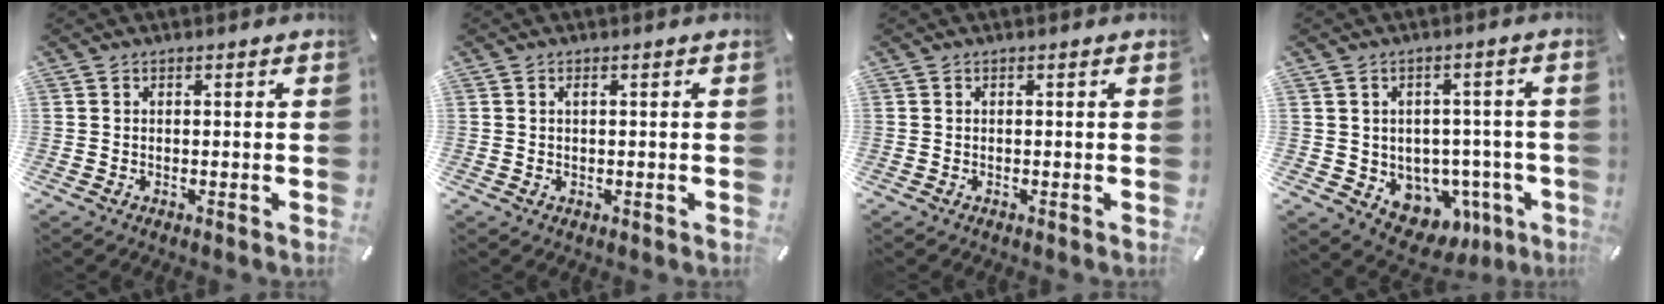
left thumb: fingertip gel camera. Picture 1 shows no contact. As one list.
[{"total": 1.1, "force": [0.4, 0.5, 0.9], "torque": [-0.018, 0.002, 0.006]}, {"total": 0.0}, {"total": 7.2, "force": [-2.0, 6.5, 2.4], "torque": [-0.021, -0.004, -0.023]}]